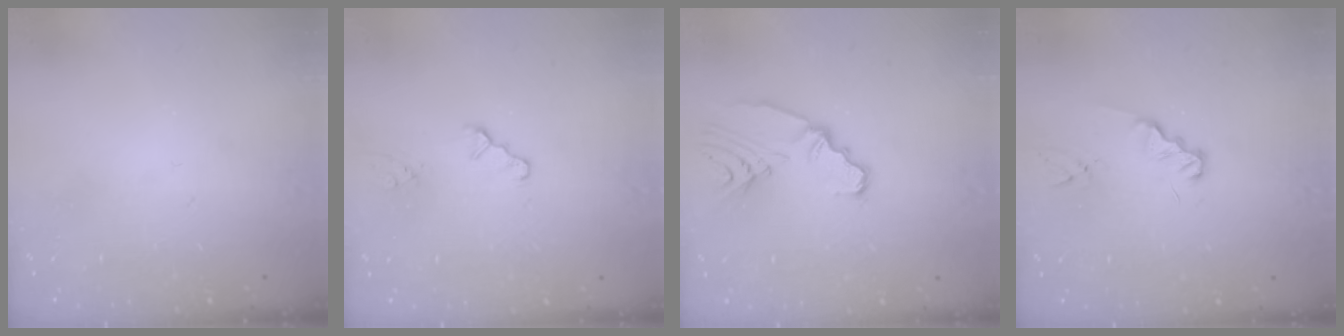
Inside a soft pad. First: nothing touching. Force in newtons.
{"total": 1.0, "press": 1.0, "slide": 0.2}
{"total": 7.7, "press": 6.6, "slide": 4.0}
{"total": 1.3, "press": 1.3, "slide": 0.2}